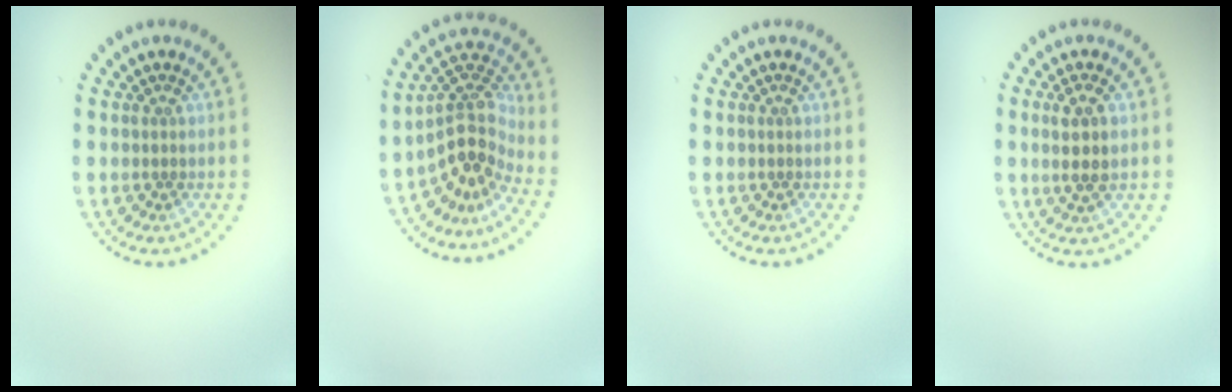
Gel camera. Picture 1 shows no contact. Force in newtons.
{"total": 4.3, "press": 3.1, "slide": 2.9}
{"total": 0.0}
{"total": 2.6, "press": 2.4, "slide": 1.0}